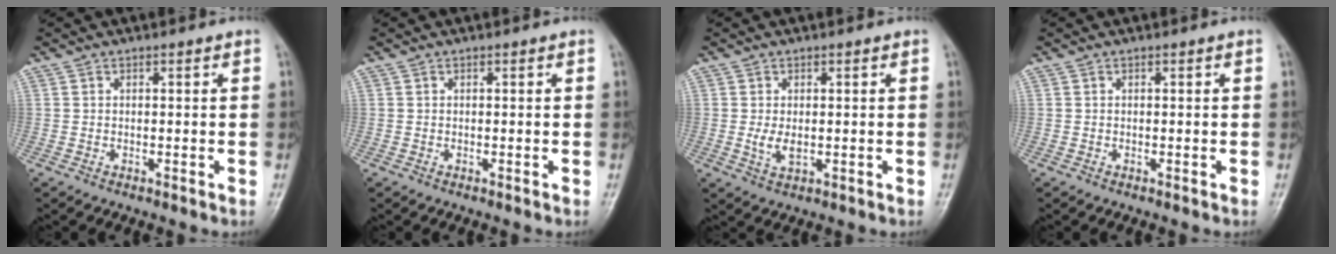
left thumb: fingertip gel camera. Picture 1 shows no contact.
{"total": 0.0}
{"total": 3.2, "force": [0.1, 1.8, 2.6], "torque": [-0.049, -0.009, 0.007]}
{"total": 0.0}